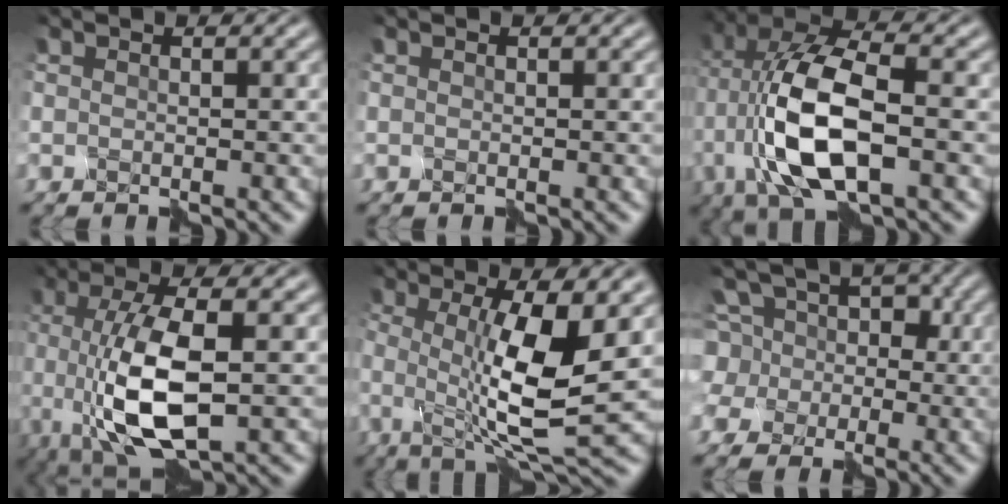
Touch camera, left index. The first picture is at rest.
{"total": 0.0}
{"total": 9.6, "force": [-1.0, 4.2, 8.6], "torque": [-0.190, 0.014, -0.020]}
{"total": 7.6, "force": [-0.7, 2.5, 7.1], "torque": [-0.157, -0.003, -0.009]}
{"total": 8.8, "force": [-0.1, 2.1, 8.6], "torque": [-0.153, -0.012, 0.003]}
{"total": 8.0, "force": [2.0, 7.4, 2.5], "torque": [-0.093, 0.046, 0.006]}